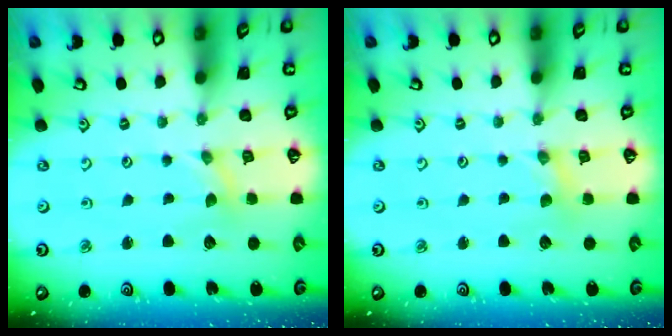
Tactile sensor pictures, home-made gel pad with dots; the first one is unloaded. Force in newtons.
{"total": 0.7, "press": 0.7, "slide": 0.1}